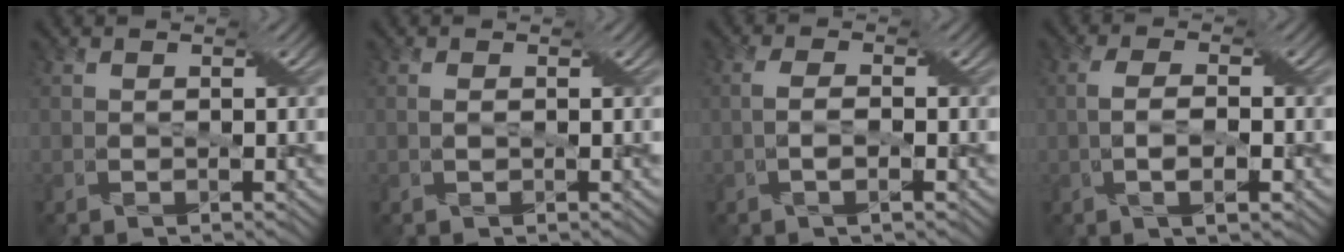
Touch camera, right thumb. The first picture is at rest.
{"total": 0.5, "force": [0.5, 0.0, 0.0], "torque": [-0.003, 0.000, 0.007]}
{"total": 1.5, "force": [-0.2, 0.2, 1.4], "torque": [-0.040, 0.001, -0.011]}
{"total": 3.0, "force": [-0.7, 0.7, 2.8], "torque": [-0.066, 0.001, -0.017]}